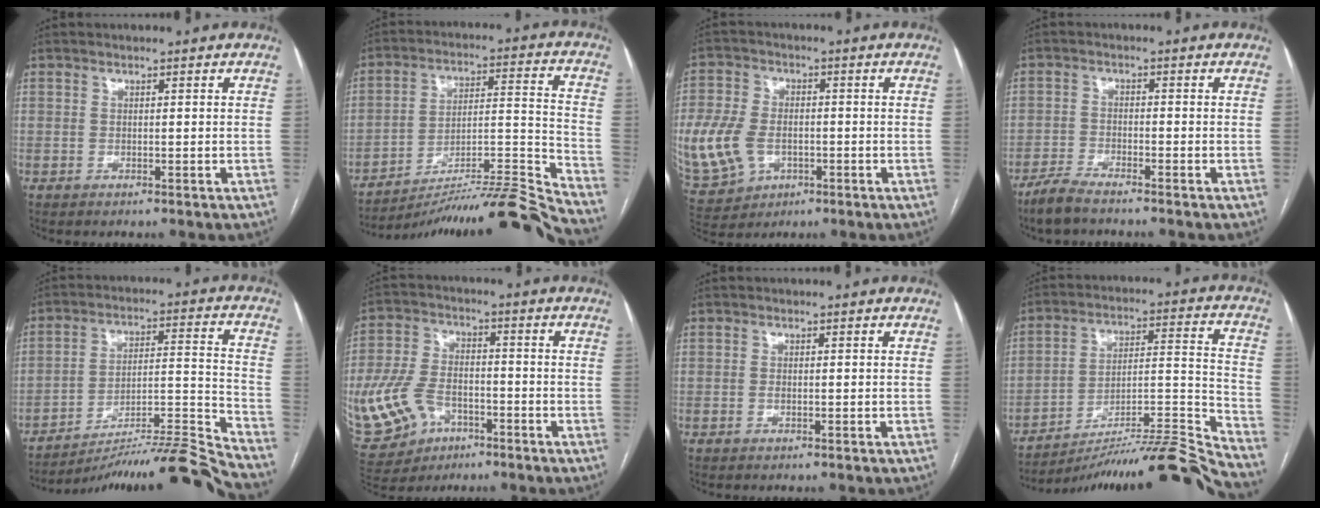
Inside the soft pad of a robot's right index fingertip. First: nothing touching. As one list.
[{"total": 22.6, "force": [-21.2, -3.4, 7.1], "torque": [-0.081, -0.002, -0.319]}, {"total": 17.2, "force": [-3.6, 13.2, 10.4], "torque": [-0.284, 0.005, -0.047]}, {"total": 4.1, "force": [-3.6, 0.3, 1.9], "torque": [-0.044, -0.011, -0.074]}, {"total": 19.9, "force": [-18.8, -3.6, 5.6], "torque": [-0.068, 0.008, -0.287]}, {"total": 18.3, "force": [-7.0, 13.2, 10.6], "torque": [-0.294, 0.005, -0.112]}, {"total": 0.7, "force": [-0.2, 0.3, 0.5], "torque": [-0.013, -0.004, -0.003]}, {"total": 24.7, "force": [-23.0, -2.5, 8.5], "torque": [-0.081, -0.002, -0.340]}]